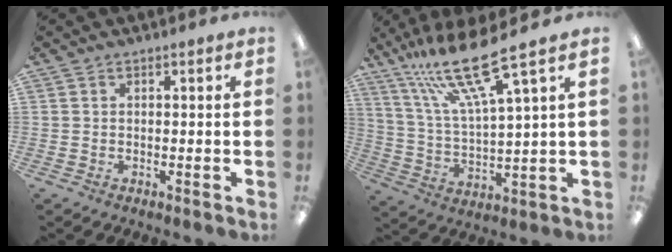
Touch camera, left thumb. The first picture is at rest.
{"total": 17.7, "force": [12.6, 2.8, 12.1], "torque": [-0.243, -0.066, 0.209]}